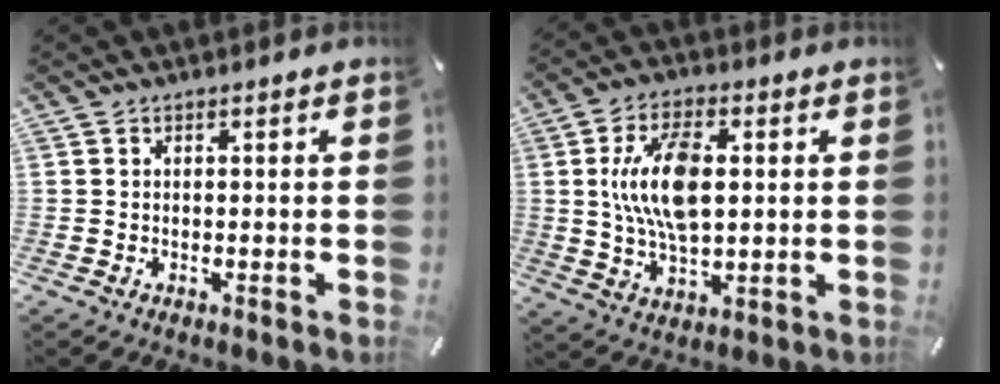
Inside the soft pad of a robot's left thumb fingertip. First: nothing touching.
{"total": 13.5, "force": [2.2, 7.2, 11.2], "torque": [-0.234, -0.003, 0.030]}